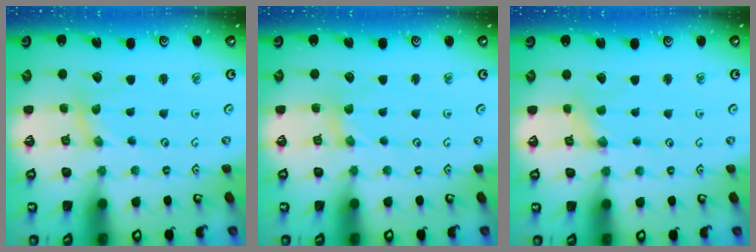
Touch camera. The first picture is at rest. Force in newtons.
{"total": 0.0}
{"total": 0.0}